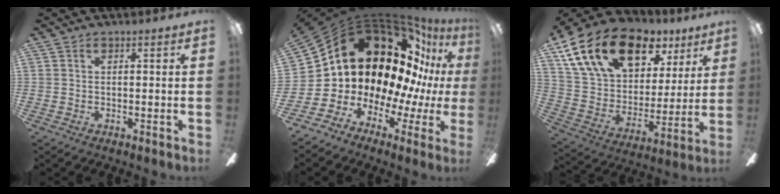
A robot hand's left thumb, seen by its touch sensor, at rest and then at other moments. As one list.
[{"total": 22.9, "force": [9.7, 14.5, 14.8], "torque": [-0.240, -0.100, 0.201]}, {"total": 22.3, "force": [13.6, 12.5, 12.4], "torque": [-0.220, -0.063, 0.251]}]